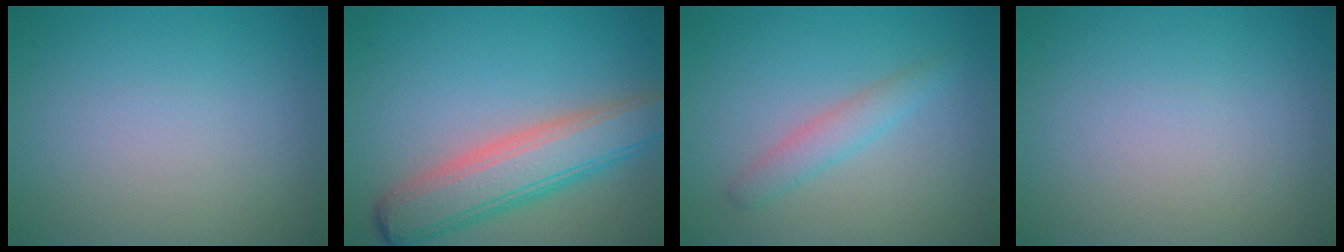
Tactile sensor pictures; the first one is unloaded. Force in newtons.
{"total": 6.7, "press": 6.7, "slide": 0.3}
{"total": 2.1, "press": 2.1, "slide": 0.1}
{"total": 0.0}